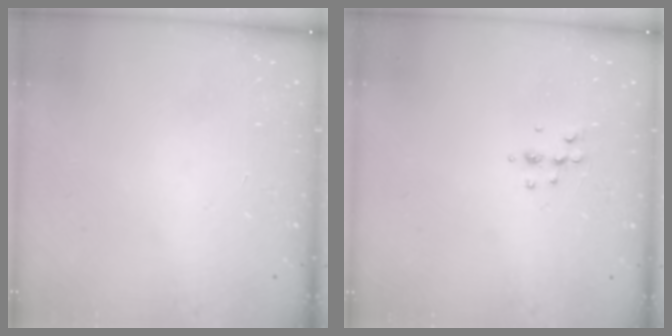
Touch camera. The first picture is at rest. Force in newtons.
{"total": 4.5, "press": 4.3, "slide": 1.2}